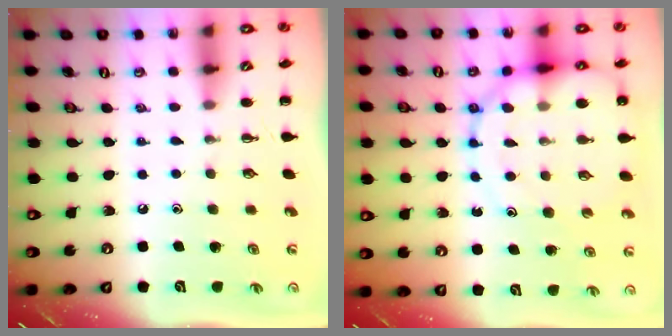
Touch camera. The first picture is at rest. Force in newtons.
{"total": 14.7, "press": 14.4, "slide": 2.9}